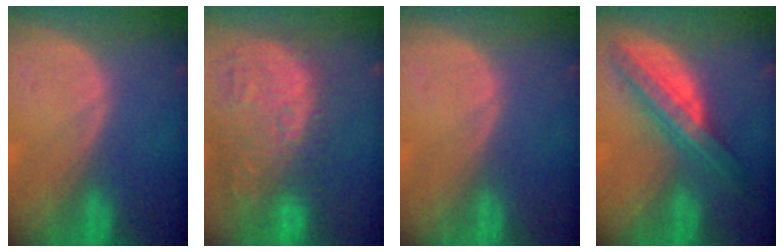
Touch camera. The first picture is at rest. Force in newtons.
{"total": 14.6, "press": 12.6, "slide": 7.5}
{"total": 0.0}
{"total": 8.1, "press": 8.0, "slide": 0.5}